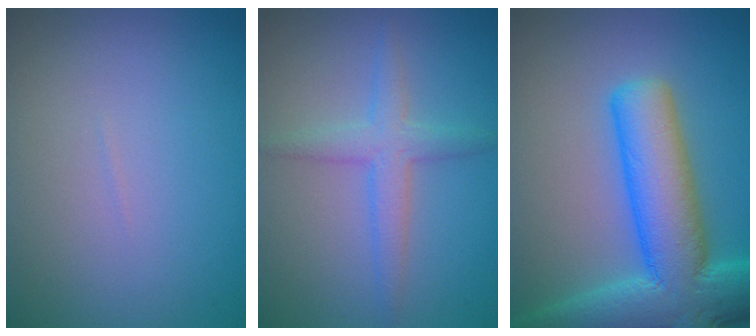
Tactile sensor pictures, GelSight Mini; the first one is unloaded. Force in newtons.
{"total": 2.7, "press": 2.7, "slide": 0.0}
{"total": 11.2, "press": 11.2, "slide": 0.7}